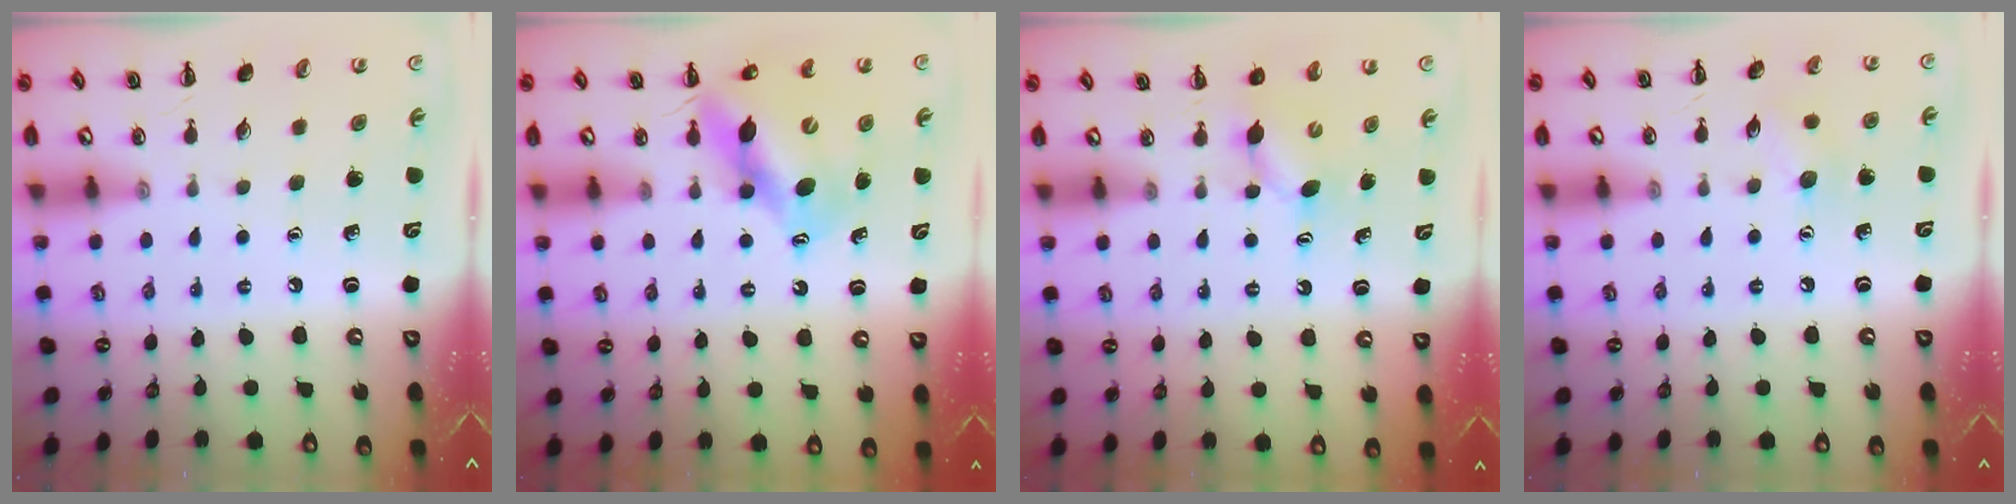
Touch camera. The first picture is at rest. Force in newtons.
{"total": 11.6, "press": 11.2, "slide": 3.1}
{"total": 3.9, "press": 3.7, "slide": 1.2}
{"total": 6.3, "press": 6.0, "slide": 1.7}